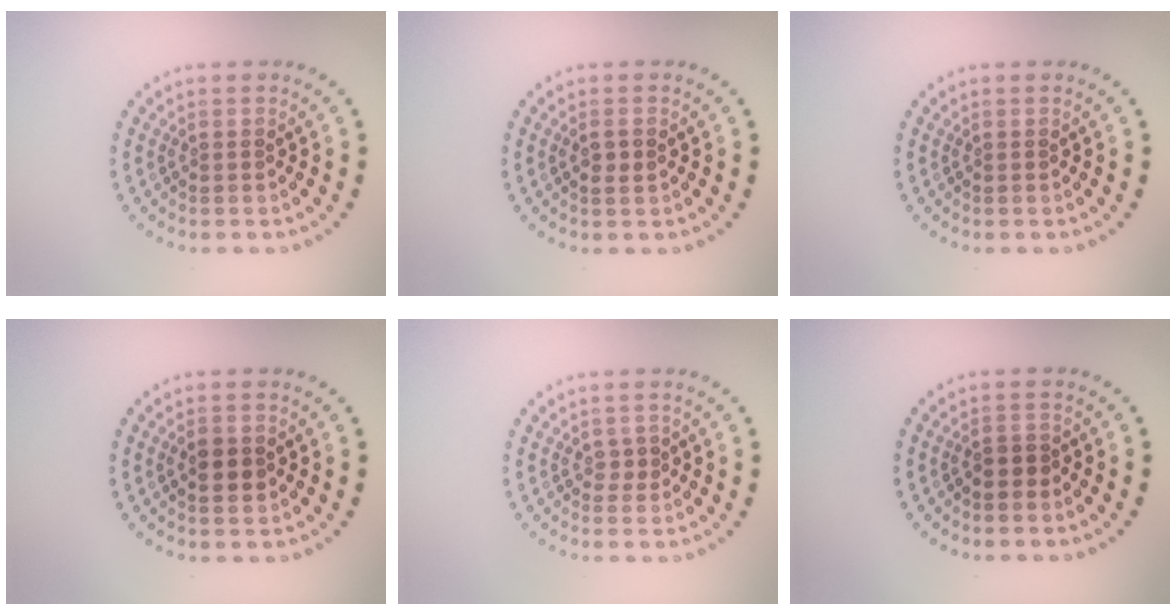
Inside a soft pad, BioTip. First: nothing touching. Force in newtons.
{"total": 1.1, "press": 1.1, "slide": 0.3}
{"total": 0.0}
{"total": 2.3, "press": 2.3, "slide": 0.1}
{"total": 0.8, "press": 0.8, "slide": 0.2}
{"total": 1.5, "press": 1.4, "slide": 0.7}